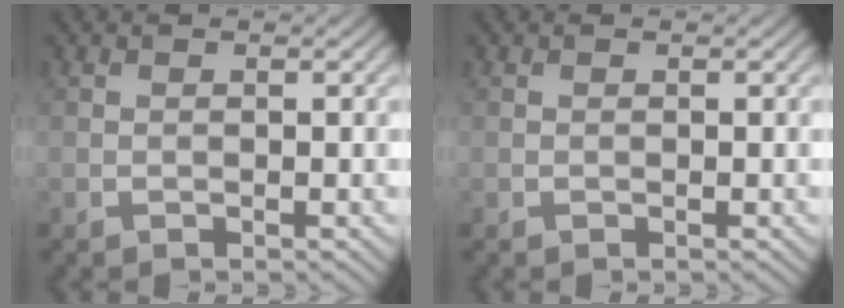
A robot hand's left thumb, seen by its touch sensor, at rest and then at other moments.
{"total": 0.0}